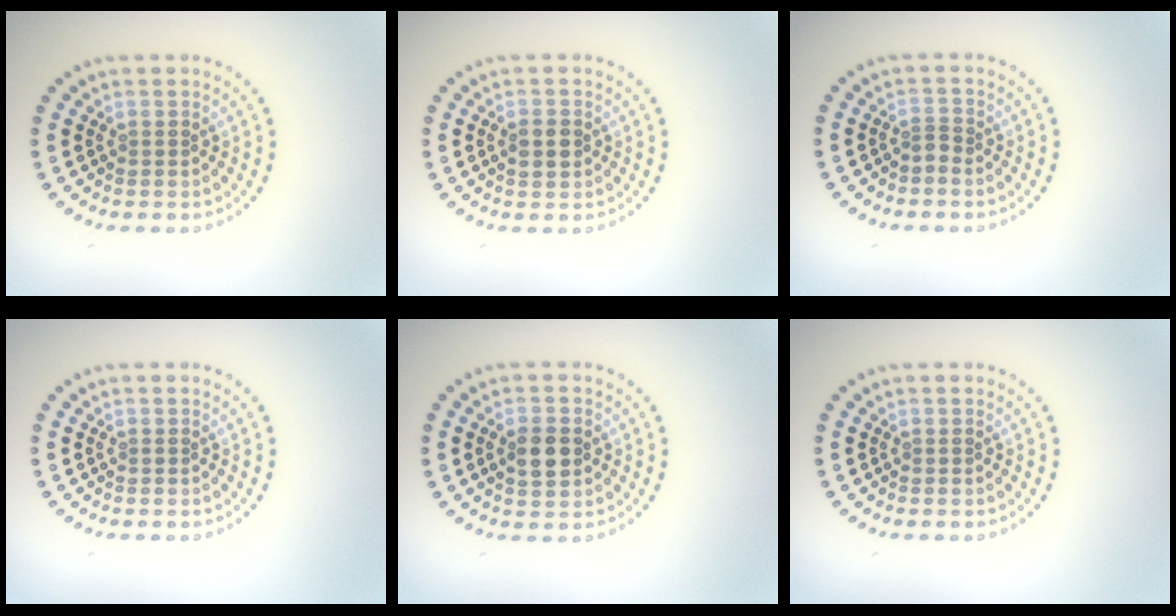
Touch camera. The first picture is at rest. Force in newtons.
{"total": 2.2, "press": 2.2, "slide": 0.1}
{"total": 0.7, "press": 0.4, "slide": 0.6}
{"total": 0.0}
{"total": 3.2, "press": 3.2, "slide": 0.1}
{"total": 0.0}